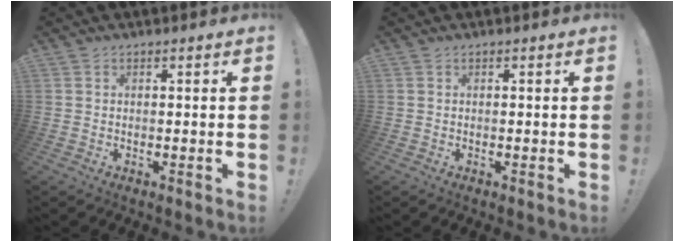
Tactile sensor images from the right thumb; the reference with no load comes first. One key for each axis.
{"total": 0.0}